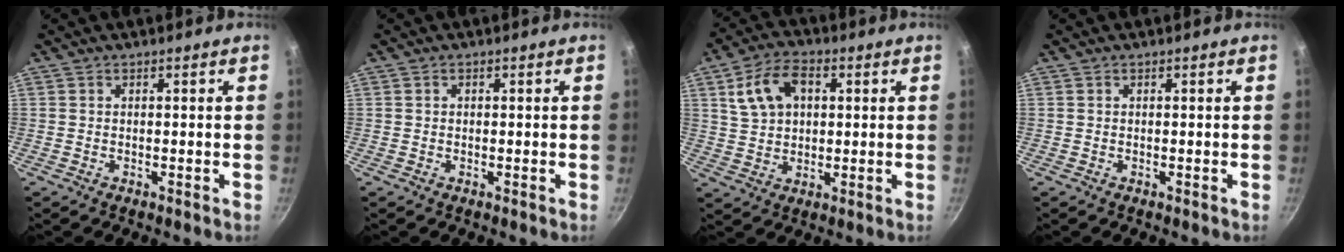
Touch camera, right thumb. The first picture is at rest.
{"total": 0.7, "force": [0.2, 0.6, 0.3], "torque": [-0.005, 0.005, 0.004]}
{"total": 10.8, "force": [3.2, 7.2, 7.3], "torque": [-0.117, 0.011, 0.055]}
{"total": 0.0}